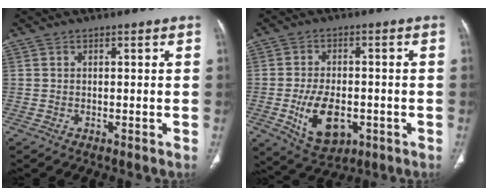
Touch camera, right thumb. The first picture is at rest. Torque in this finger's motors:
{"motor_torque": [1.64, 1.30, 1.15, -0.30, 0.08]}